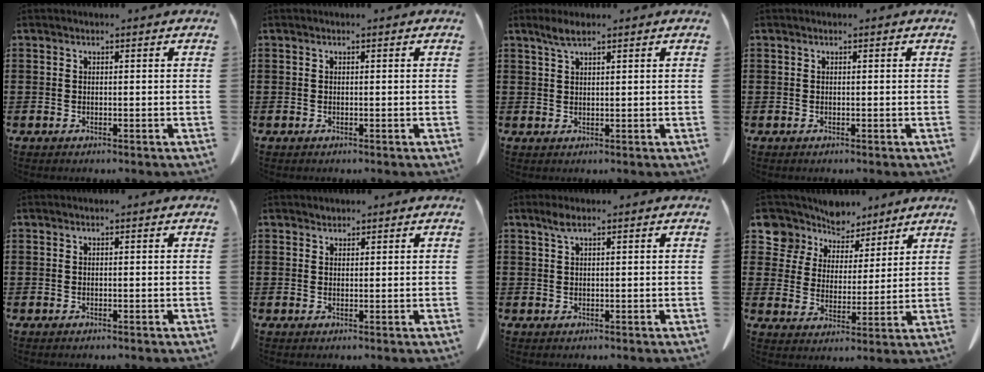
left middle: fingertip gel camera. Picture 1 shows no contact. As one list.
[{"total": 0.0}, {"total": 2.8, "force": [2.0, 0.5, 2.0], "torque": [-0.044, 0.000, 0.036]}, {"total": 0.0}, {"total": 0.0}, {"total": 1.0, "force": [0.9, 0.3, 0.0], "torque": [-0.003, -0.002, 0.020]}, {"total": 1.8, "force": [1.0, 0.4, 1.5], "torque": [-0.033, 0.001, 0.018]}, {"total": 8.4, "force": [7.3, 4.0, 0.6], "torque": [-0.052, -0.039, 0.137]}]